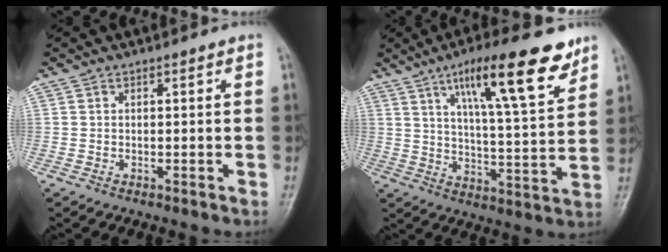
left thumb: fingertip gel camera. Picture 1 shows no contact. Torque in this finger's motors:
{"motor_torque": [0.57, 0.46, 1.70, -1.07, 0.16]}